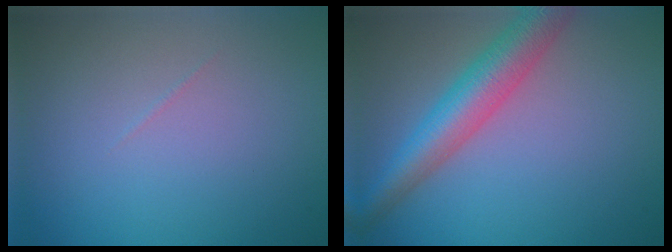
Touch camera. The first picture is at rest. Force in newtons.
{"total": 5.7, "press": 5.7, "slide": 0.3}